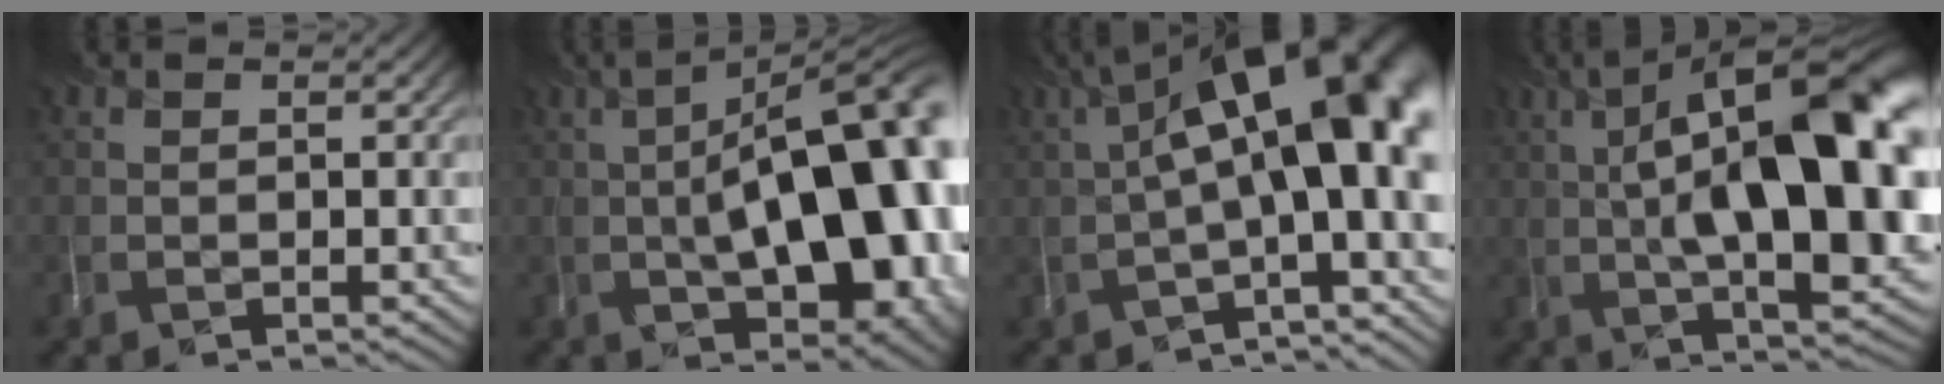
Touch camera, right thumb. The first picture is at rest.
{"total": 18.3, "force": [-1.8, 8.1, 16.4], "torque": [-0.216, 0.013, -0.029]}
{"total": 18.3, "force": [1.1, 7.2, 16.8], "torque": [-0.226, 0.026, 0.028]}
{"total": 20.1, "force": [1.9, 7.6, 18.5], "torque": [-0.275, 0.027, 0.034]}